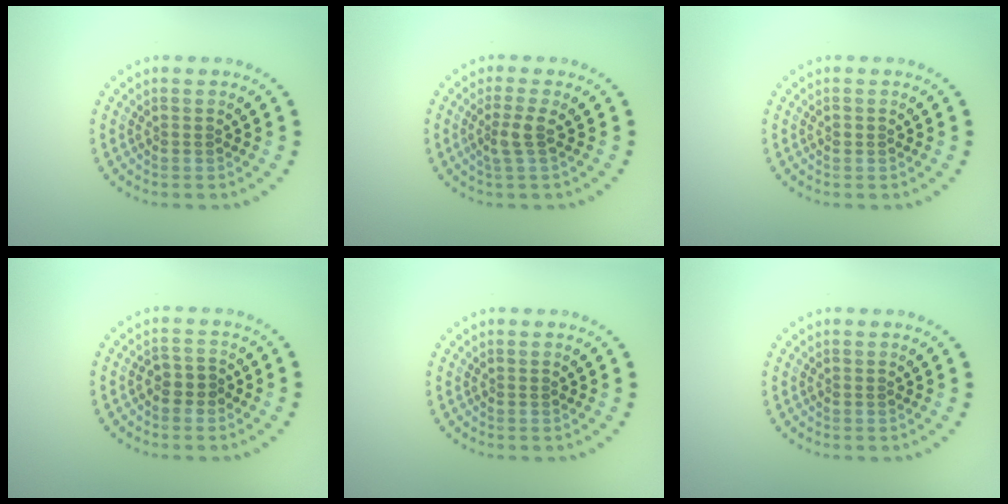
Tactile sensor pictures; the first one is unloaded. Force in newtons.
{"total": 1.8, "press": 1.4, "slide": 1.2}
{"total": 0.6, "press": 0.6, "slide": 0.1}
{"total": 1.8, "press": 1.4, "slide": 1.1}
{"total": 0.0}
{"total": 0.0}